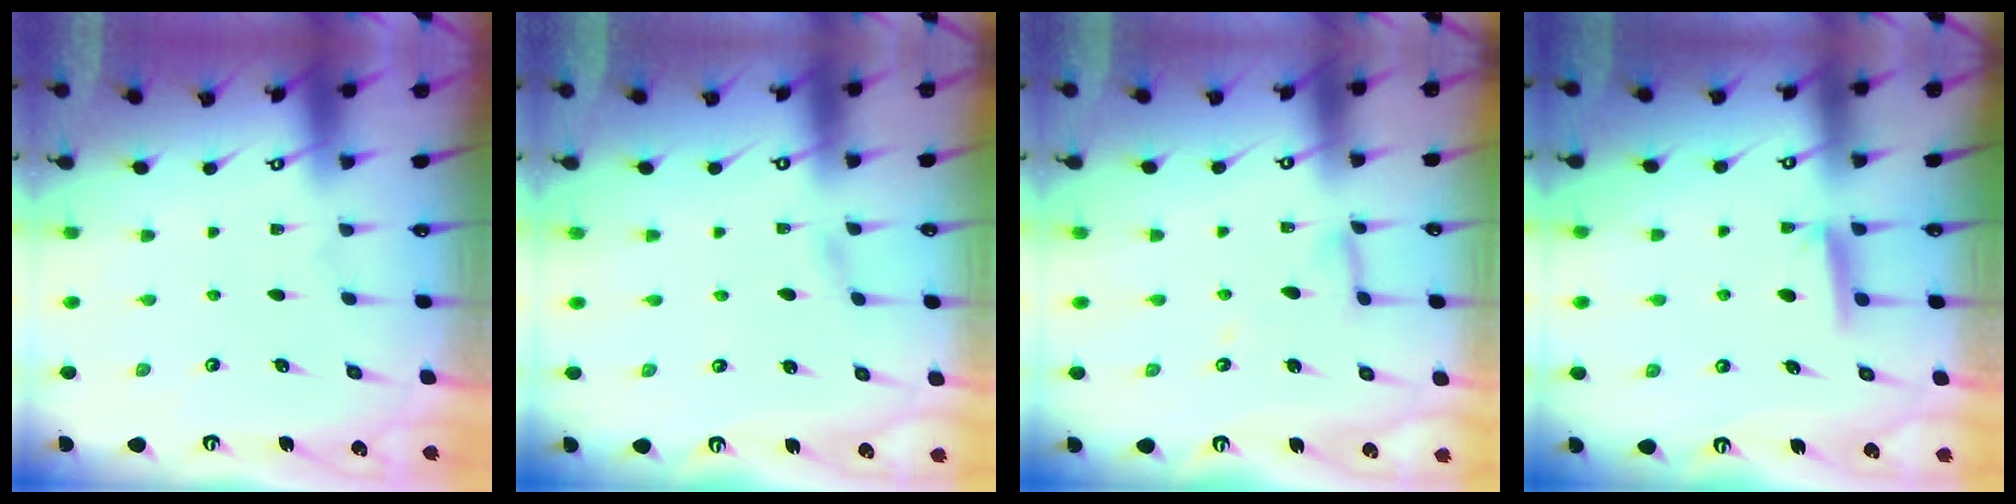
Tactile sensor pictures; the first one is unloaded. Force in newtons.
{"total": 2.1, "press": 2.1, "slide": 0.2}
{"total": 6.0, "press": 6.0, "slide": 0.4}
{"total": 7.4, "press": 7.4, "slide": 0.6}